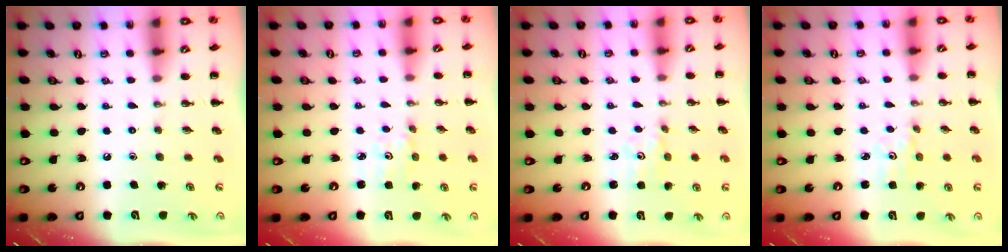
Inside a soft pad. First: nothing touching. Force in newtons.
{"total": 1.5, "press": 1.5, "slide": 0.3}
{"total": 1.8, "press": 1.7, "slide": 0.5}
{"total": 2.4, "press": 2.3, "slide": 0.7}